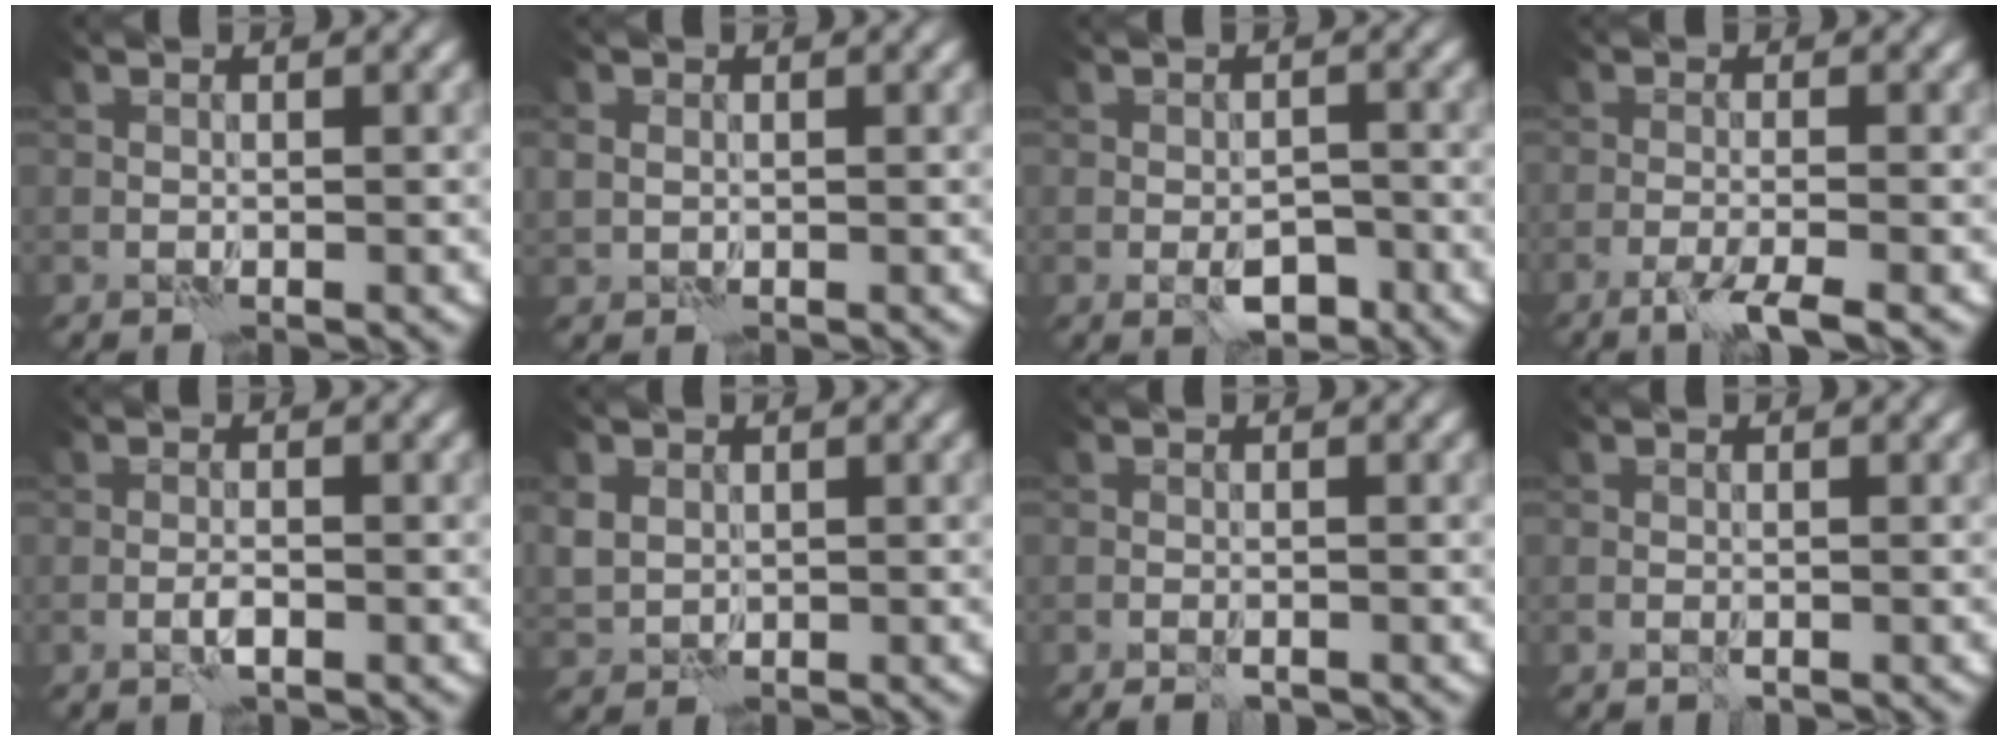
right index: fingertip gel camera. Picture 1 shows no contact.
{"total": 1.3, "force": [0.3, 1.2, 0.5], "torque": [-0.011, -0.003, 0.006]}
{"total": 3.1, "force": [-1.5, 1.5, 2.3], "torque": [-0.032, 0.001, -0.024]}
{"total": 3.2, "force": [-2.1, 0.2, 2.4], "torque": [-0.046, -0.001, -0.048]}
{"total": 1.2, "force": [-0.6, 0.1, 1.0], "torque": [-0.024, 0.001, -0.014]}
{"total": 2.1, "force": [0.7, 1.8, 0.9], "torque": [-0.029, -0.002, 0.013]}
{"total": 1.2, "force": [-0.9, 0.3, 0.8], "torque": [-0.018, -0.001, -0.016]}
{"total": 0.6, "force": [-0.3, 0.2, 0.4], "torque": [-0.009, -0.002, -0.006]}